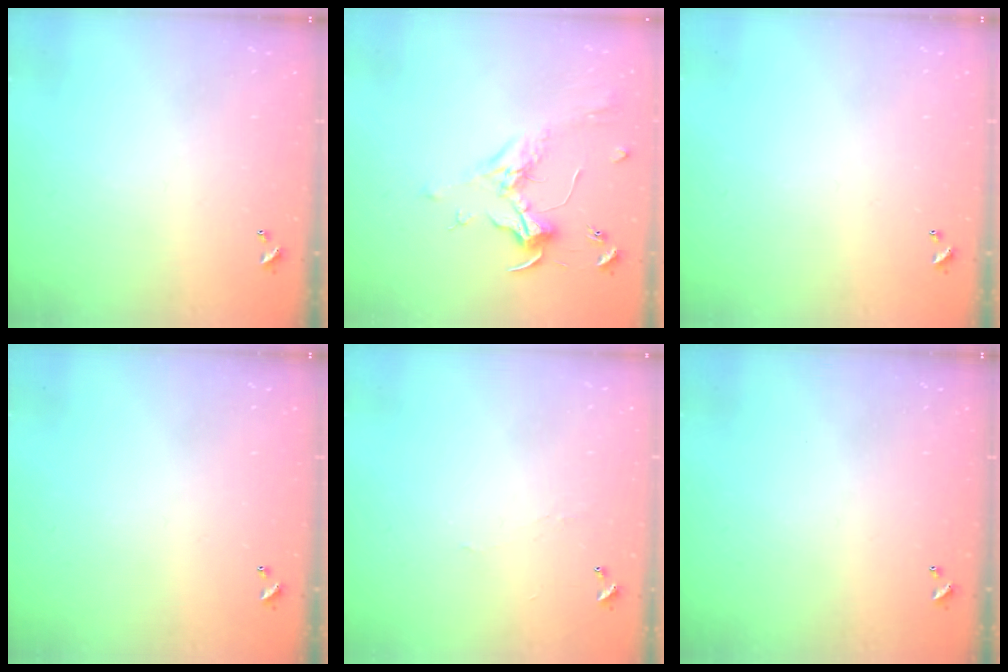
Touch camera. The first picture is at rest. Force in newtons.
{"total": 1.8, "press": 1.6, "slide": 0.9}
{"total": 0.0}
{"total": 0.0}
{"total": 0.8, "press": 0.7, "slide": 0.4}
{"total": 0.0}